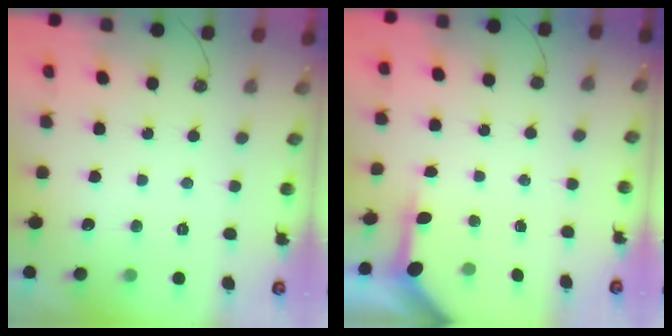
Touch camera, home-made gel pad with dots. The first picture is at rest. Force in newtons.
{"total": 3.4, "press": 3.4, "slide": 0.4}